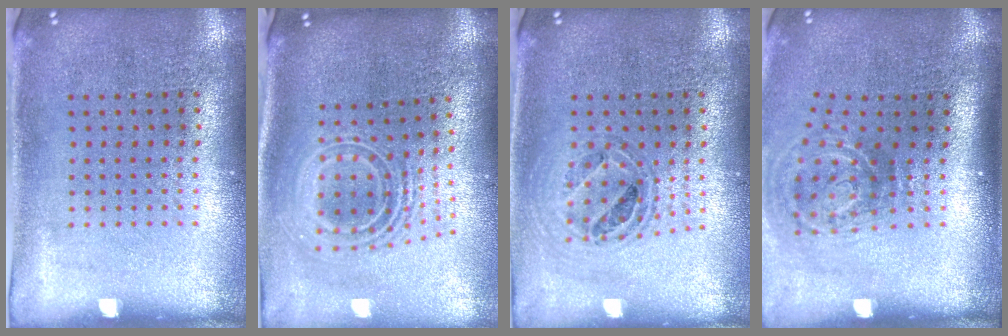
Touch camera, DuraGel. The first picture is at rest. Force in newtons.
{"total": 2.5, "press": 1.8, "slide": 1.8}
{"total": 0.7, "press": 0.7, "slide": 0.2}
{"total": 2.0, "press": 1.2, "slide": 1.6}